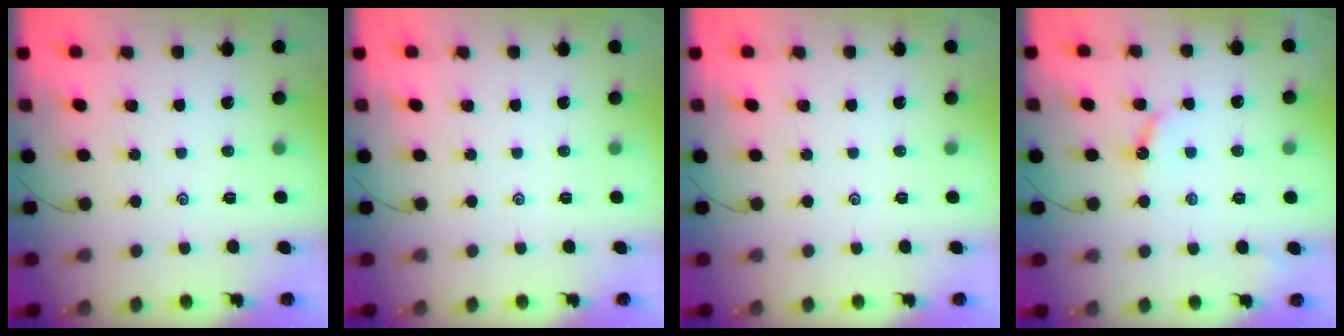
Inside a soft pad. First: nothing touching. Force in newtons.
{"total": 0.0}
{"total": 0.0}
{"total": 4.9, "press": 4.9, "slide": 0.5}